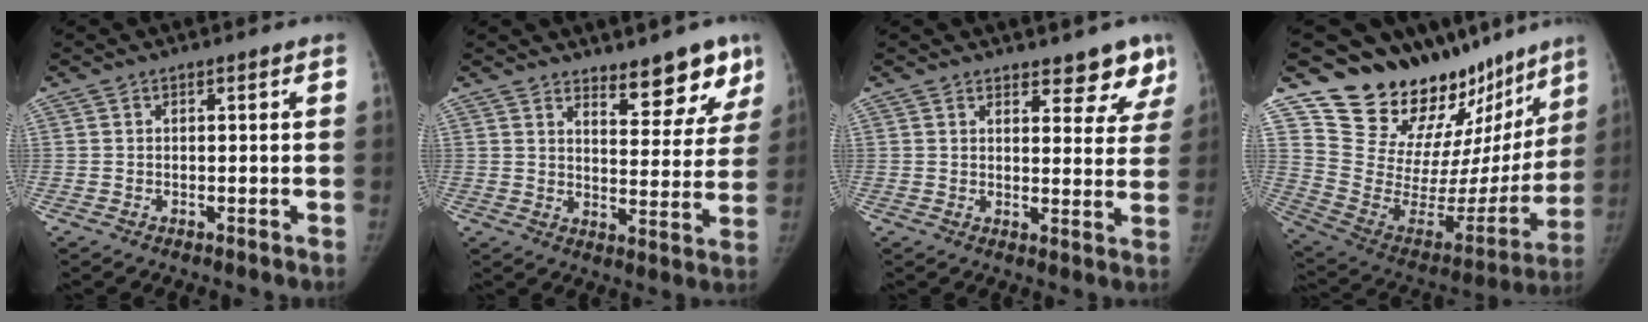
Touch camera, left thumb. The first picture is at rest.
{"total": 9.4, "force": [7.3, 3.4, 4.7], "torque": [-0.019, -0.054, 0.105]}
{"total": 7.0, "force": [5.9, 2.8, 2.5], "torque": [0.010, -0.036, 0.062]}
{"total": 24.5, "force": [20.8, 10.4, 7.9], "torque": [-0.069, -0.147, 0.317]}